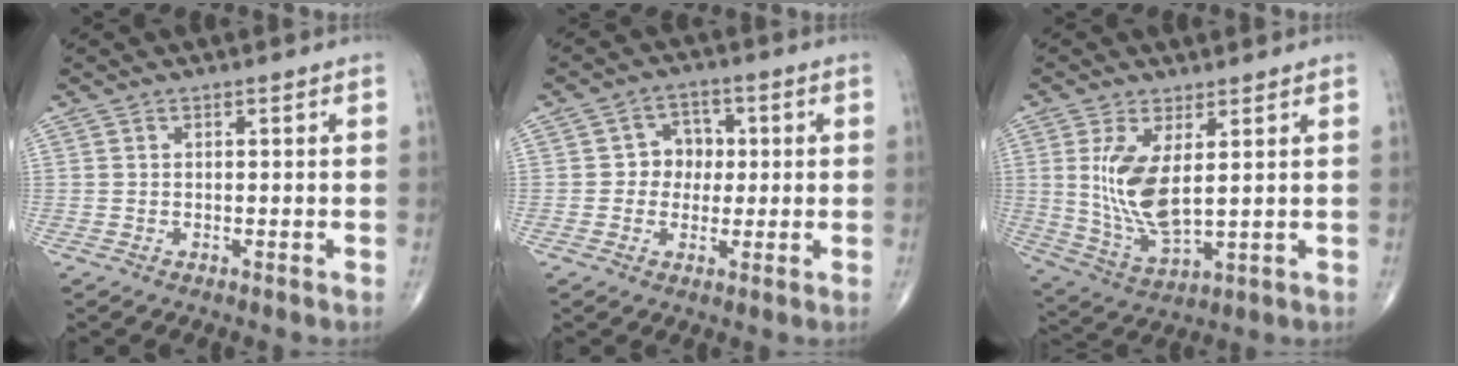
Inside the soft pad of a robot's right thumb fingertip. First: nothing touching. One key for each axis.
{"total": 5.8, "fx": 0.4, "fy": 5.1, "fz": 2.7, "tx": -0.002, "ty": 0.010, "tz": -0.003}
{"total": 11.1, "fx": 2.2, "fy": 4.5, "fz": 9.8, "tx": -0.199, "ty": -0.024, "tz": 0.057}